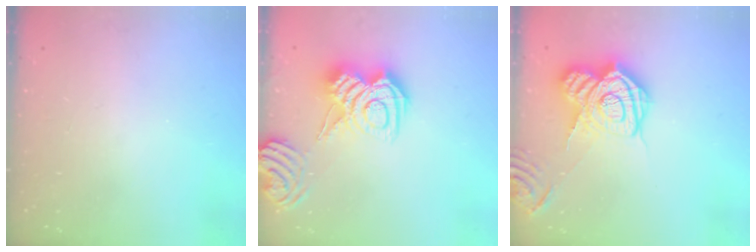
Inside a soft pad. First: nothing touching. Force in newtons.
{"total": 11.2, "press": 11.1, "slide": 0.8}
{"total": 17.5, "press": 17.5, "slide": 1.3}